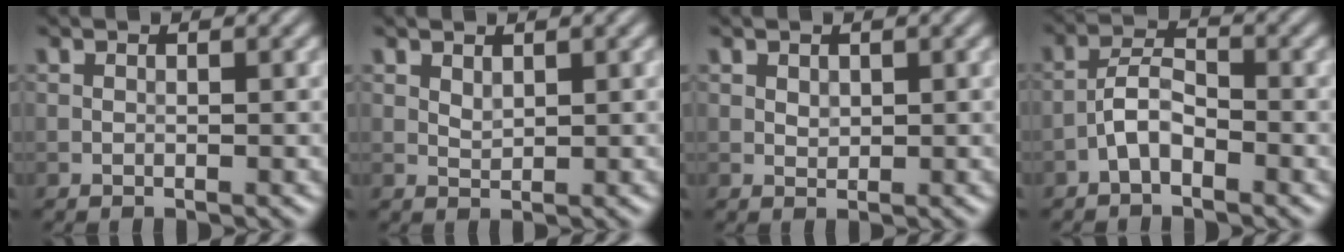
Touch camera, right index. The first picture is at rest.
{"total": 0.9, "force": [0.6, 0.4, 0.5], "torque": [-0.014, -0.001, 0.015]}
{"total": 0.8, "force": [0.4, 0.6, 0.4], "torque": [-0.008, -0.003, 0.009]}
{"total": 2.9, "force": [-1.7, 1.2, 2.0], "torque": [-0.036, 0.012, -0.039]}